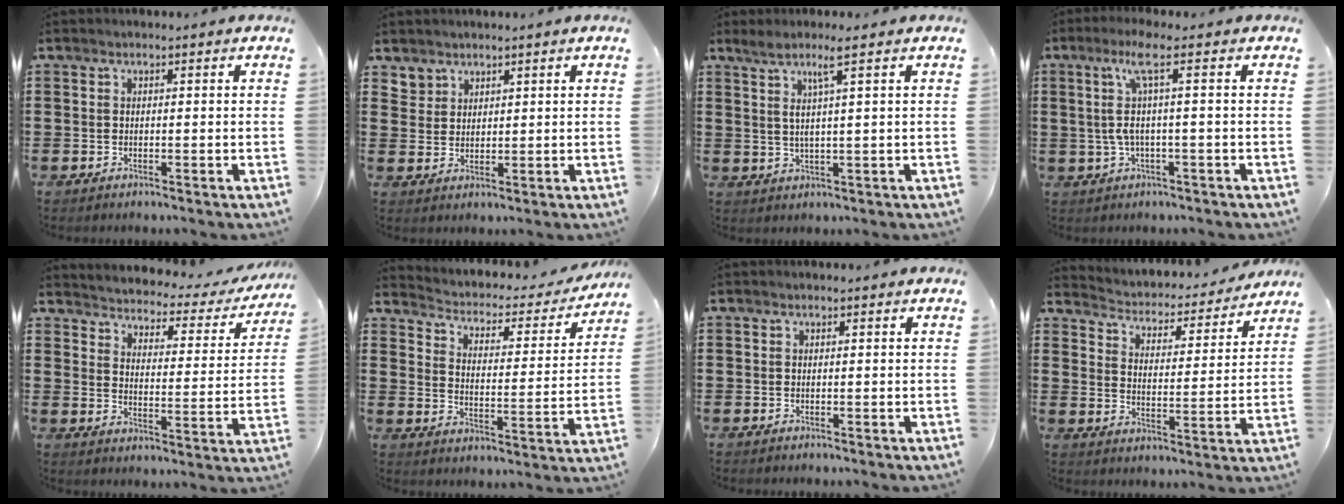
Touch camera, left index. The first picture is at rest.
{"total": 2.8, "force": [2.2, 1.7, -0.2], "torque": [-0.007, 0.003, 0.044]}
{"total": 4.0, "force": [1.7, -0.5, 3.6], "torque": [-0.075, -0.004, 0.025]}
{"total": 5.6, "force": [0.8, -0.1, 5.5], "torque": [-0.124, -0.006, 0.003]}
{"total": 2.6, "force": [2.6, 0.1, 0.1], "torque": [-0.024, -0.030, 0.033]}
{"total": 2.3, "force": [2.0, 1.0, 0.7], "torque": [-0.030, -0.020, 0.023]}
{"total": 0.0}
{"total": 3.1, "force": [3.1, 0.4, 0.1], "torque": [-0.024, -0.032, 0.043]}